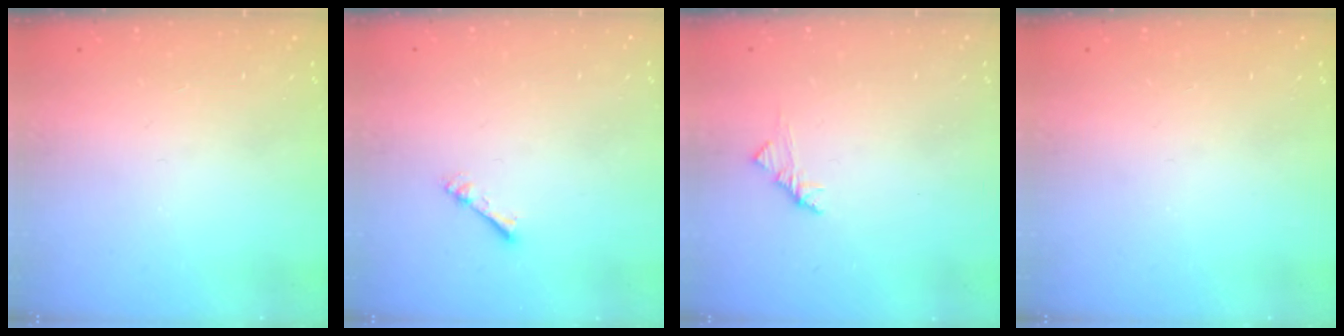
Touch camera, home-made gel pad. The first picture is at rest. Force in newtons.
{"total": 1.7, "press": 1.7, "slide": 0.2}
{"total": 3.3, "press": 3.2, "slide": 0.8}
{"total": 0.0}